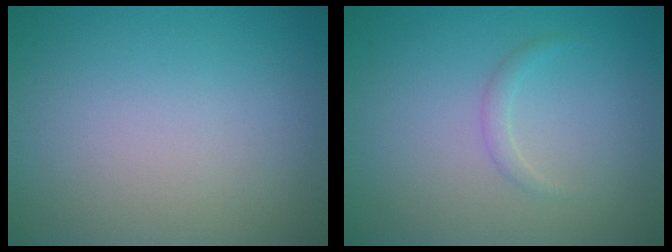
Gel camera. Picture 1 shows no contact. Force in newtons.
{"total": 0.8, "press": 0.8, "slide": 0.0}